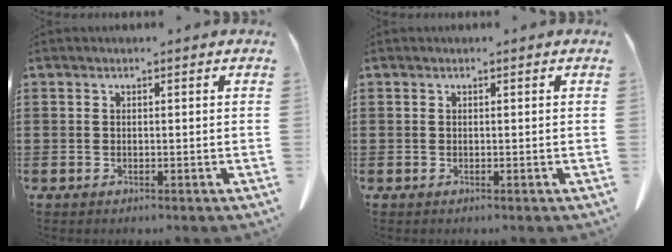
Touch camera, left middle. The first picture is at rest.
{"total": 0.0}